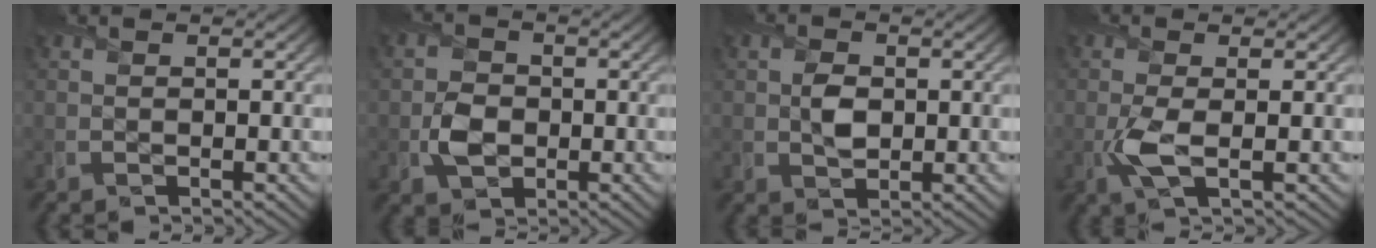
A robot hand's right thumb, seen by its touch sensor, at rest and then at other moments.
{"total": 3.8, "force": [-0.9, 3.0, 2.1], "torque": [-0.048, -0.004, -0.021]}
{"total": 3.1, "force": [0.3, 2.1, 2.2], "torque": [-0.049, -0.001, 0.003]}
{"total": 3.6, "force": [-0.6, 1.2, 3.4], "torque": [-0.084, -0.004, -0.018]}